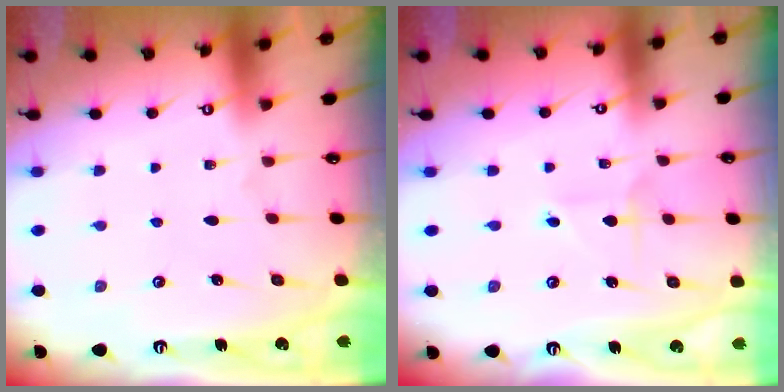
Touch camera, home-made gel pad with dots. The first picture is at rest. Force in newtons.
{"total": 2.7, "press": 2.7, "slide": 0.2}